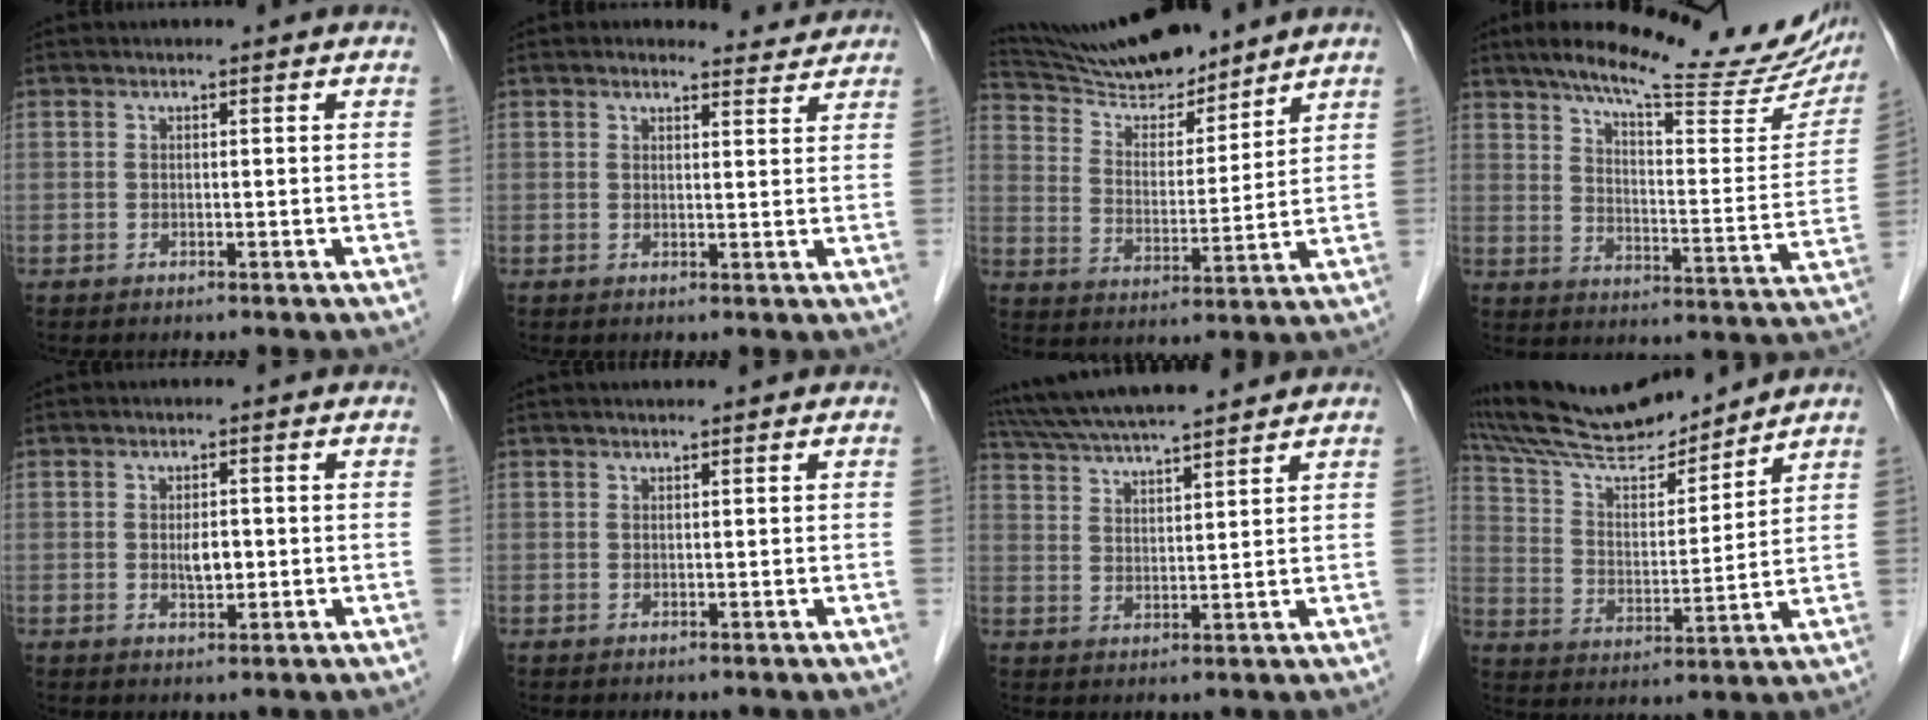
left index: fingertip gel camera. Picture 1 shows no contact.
{"total": 3.5, "force": [3.4, 1.0, 0.0], "torque": [-0.003, 0.002, 0.033]}
{"total": 14.3, "force": [13.3, 2.1, 4.7], "torque": [-0.088, 0.008, 0.240]}
{"total": 24.0, "force": [19.2, 4.2, 13.7], "torque": [-0.196, -0.009, 0.252]}
{"total": 2.3, "force": [0.0, 1.0, 2.1], "torque": [-0.040, -0.001, 0.001]}
{"total": 1.8, "force": [1.6, 0.1, 0.9], "torque": [-0.010, 0.019, 0.026]}
{"total": 14.5, "force": [12.9, 1.4, 6.5], "torque": [-0.123, 0.037, 0.215]}
{"total": 14.2, "force": [13.4, 1.6, 4.5], "torque": [-0.090, 0.009, 0.245]}